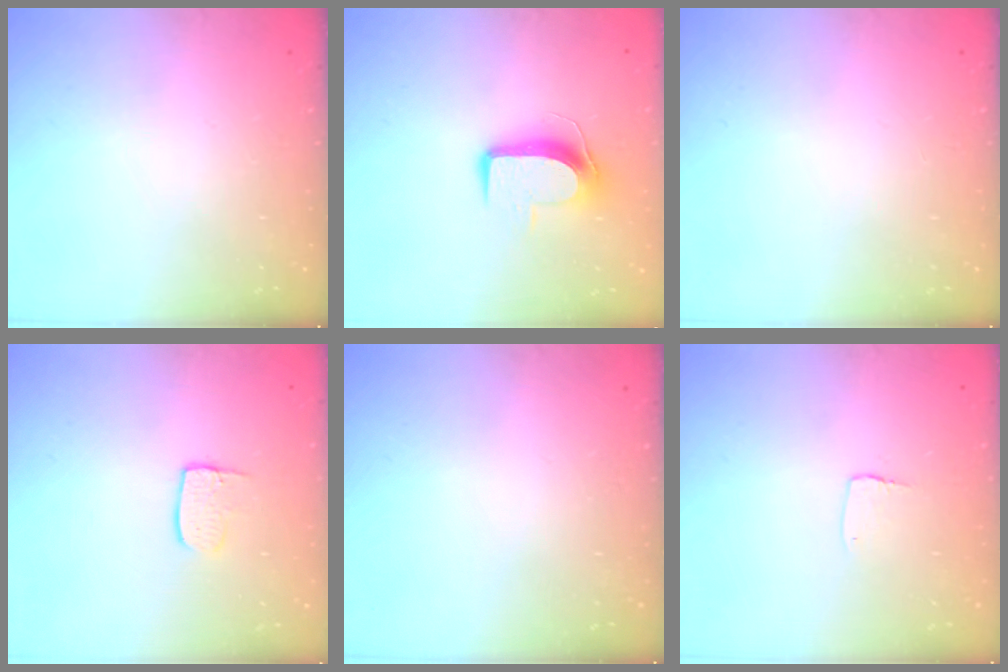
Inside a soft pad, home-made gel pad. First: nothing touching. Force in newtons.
{"total": 9.3, "press": 9.2, "slide": 0.9}
{"total": 0.0}
{"total": 6.7, "press": 6.7, "slide": 0.4}
{"total": 0.0}
{"total": 3.2, "press": 3.2, "slide": 0.3}